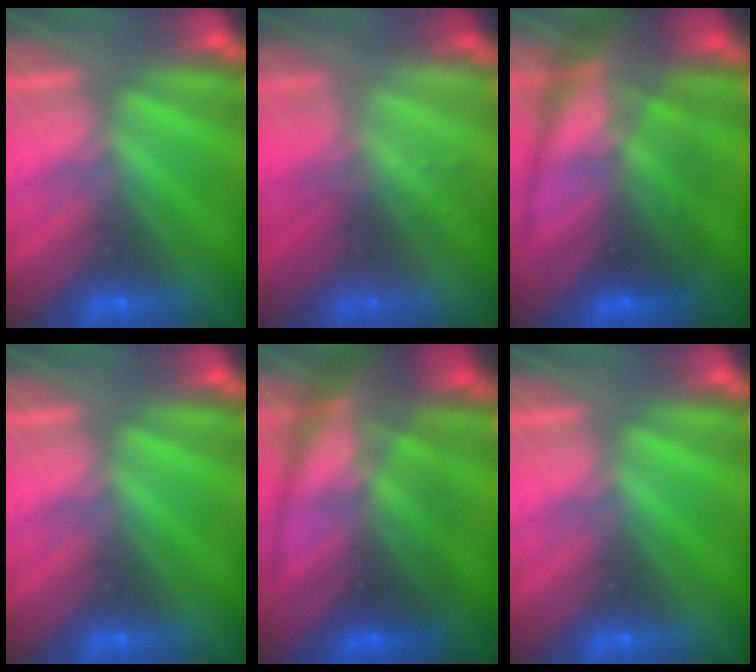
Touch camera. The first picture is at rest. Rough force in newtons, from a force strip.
{"total": 2.3}
{"total": 6.7}
{"total": 0.0}
{"total": 6.7}
{"total": 0.0}